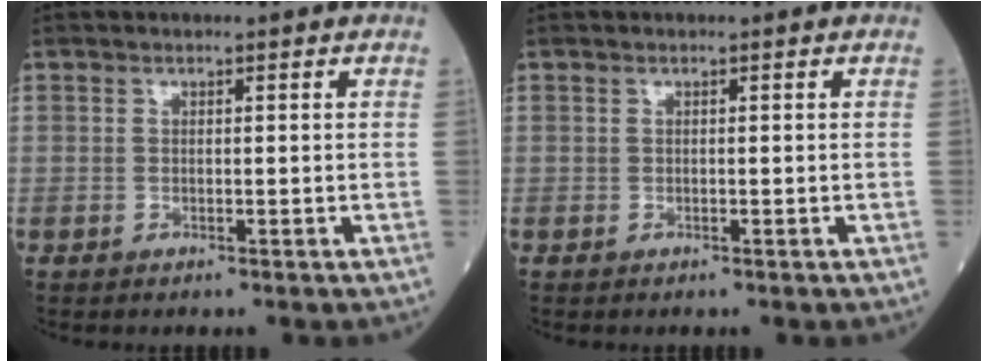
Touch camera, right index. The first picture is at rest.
{"total": 0.0}